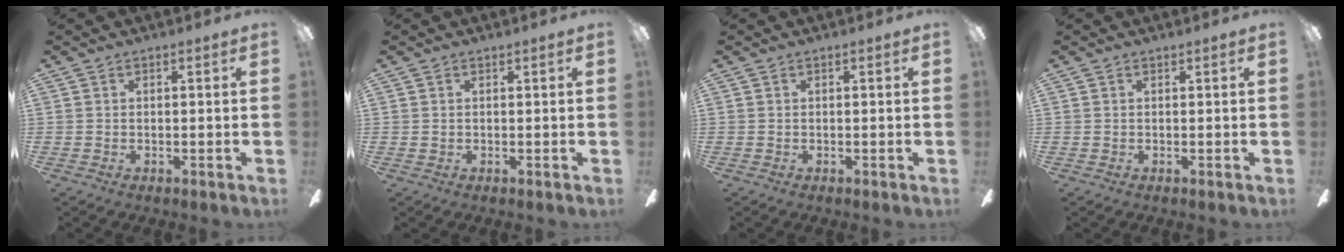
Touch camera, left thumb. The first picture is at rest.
{"total": 0.0}
{"total": 0.0}
{"total": 0.0}